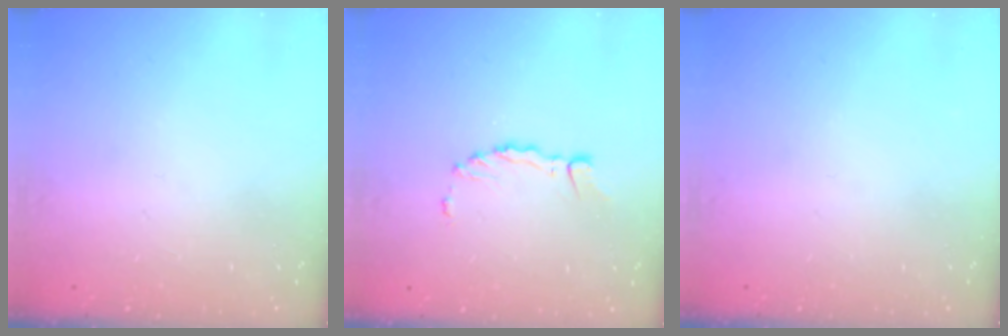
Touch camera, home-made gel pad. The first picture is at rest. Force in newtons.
{"total": 2.1, "press": 2.1, "slide": 0.2}
{"total": 0.0}